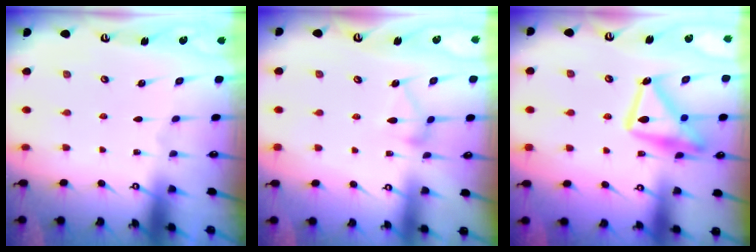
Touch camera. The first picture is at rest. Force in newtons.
{"total": 8.1, "press": 8.1, "slide": 0.4}
{"total": 17.6, "press": 17.5, "slide": 1.2}